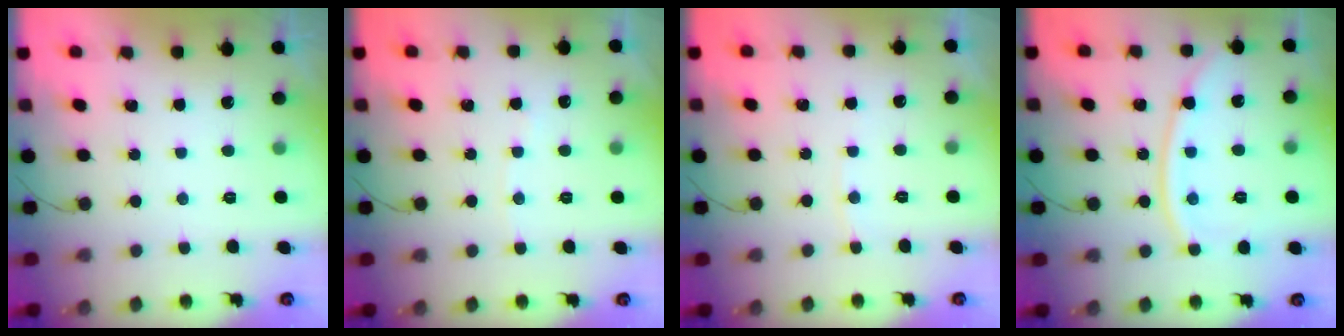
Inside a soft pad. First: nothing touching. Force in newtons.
{"total": 3.2, "press": 3.1, "slide": 0.5}
{"total": 3.2, "press": 3.2, "slide": 0.3}
{"total": 12.2, "press": 12.1, "slide": 1.4}